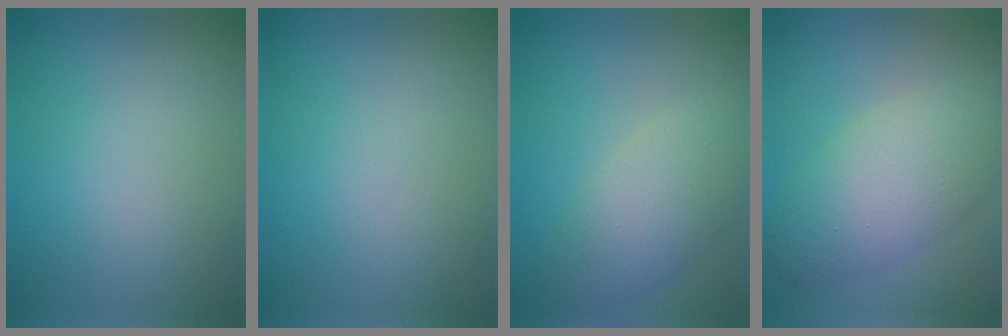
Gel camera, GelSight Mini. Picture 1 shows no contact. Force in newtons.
{"total": 0.0}
{"total": 5.0, "press": 5.0, "slide": 0.4}
{"total": 6.5, "press": 6.5, "slide": 0.6}